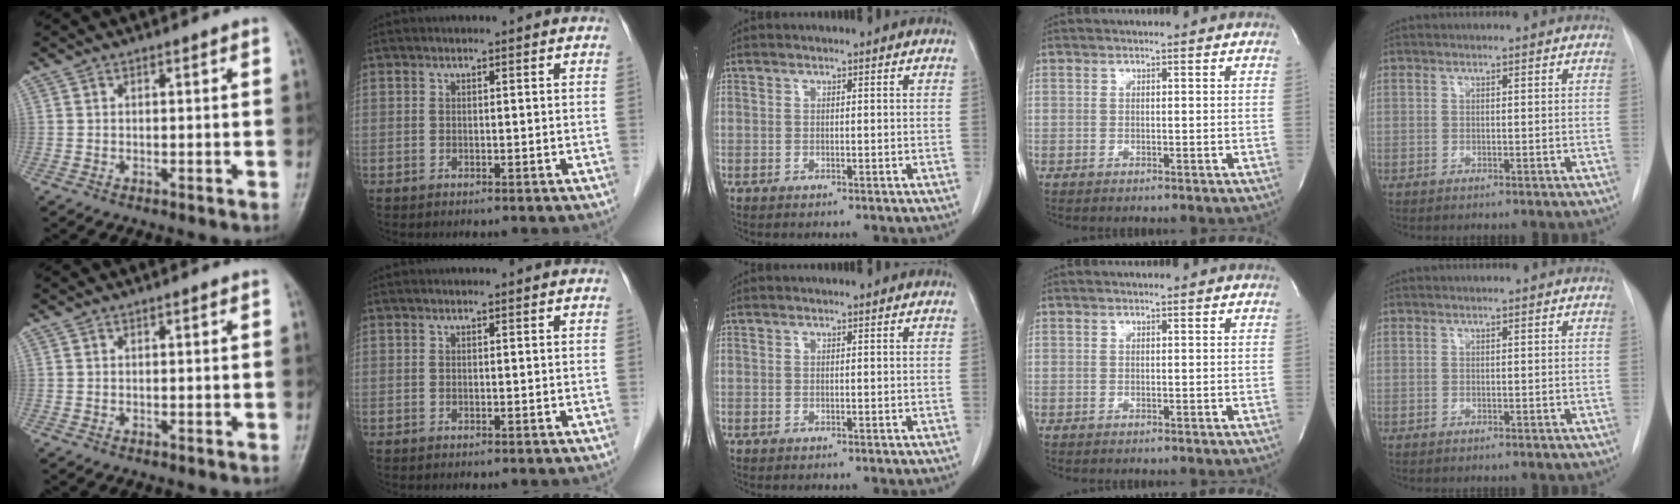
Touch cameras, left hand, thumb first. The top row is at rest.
{}